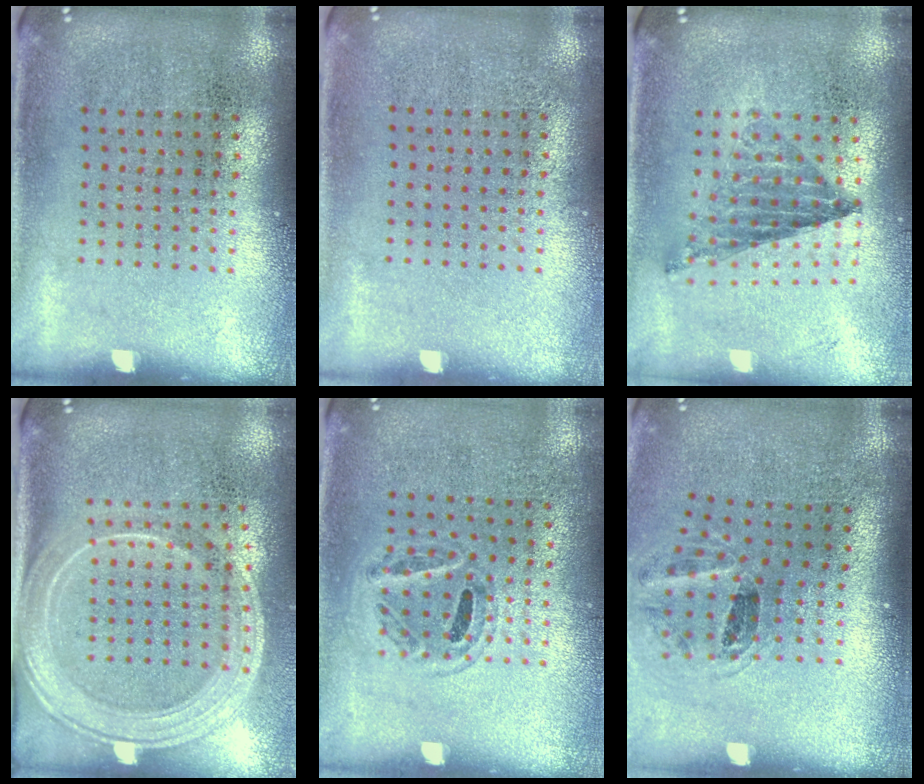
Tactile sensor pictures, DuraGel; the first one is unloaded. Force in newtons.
{"total": 0.0}
{"total": 0.8, "press": 0.8, "slide": 0.1}
{"total": 2.1, "press": 1.8, "slide": 1.1}
{"total": 1.0, "press": 0.8, "slide": 0.6}
{"total": 1.2, "press": 1.0, "slide": 0.6}